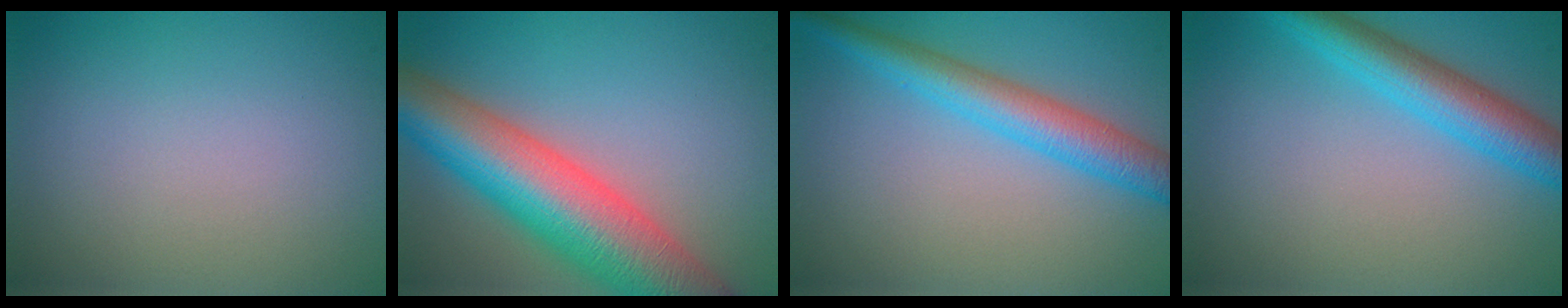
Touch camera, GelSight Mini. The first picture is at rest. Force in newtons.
{"total": 10.9, "press": 10.9, "slide": 0.5}
{"total": 4.4, "press": 4.4, "slide": 0.1}
{"total": 5.2, "press": 5.2, "slide": 0.2}